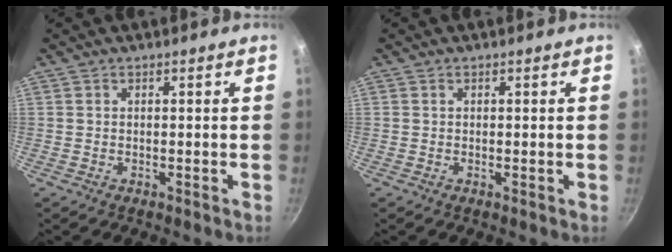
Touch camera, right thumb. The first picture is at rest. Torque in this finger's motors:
{"motor_torque": [-0.61, 0.08, -0.45, -0.01, 0.00]}